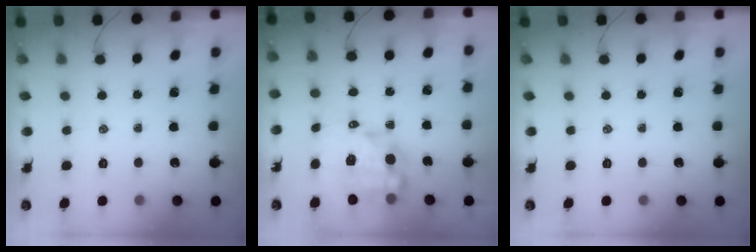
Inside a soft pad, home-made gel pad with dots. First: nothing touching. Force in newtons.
{"total": 10.7, "press": 10.4, "slide": 2.7}
{"total": 0.0}